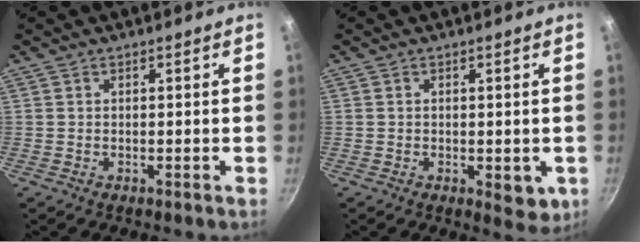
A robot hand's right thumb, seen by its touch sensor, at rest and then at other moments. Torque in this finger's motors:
{"motor_torque": [0.39, 0.76, -0.24, 0.09, 0.18]}